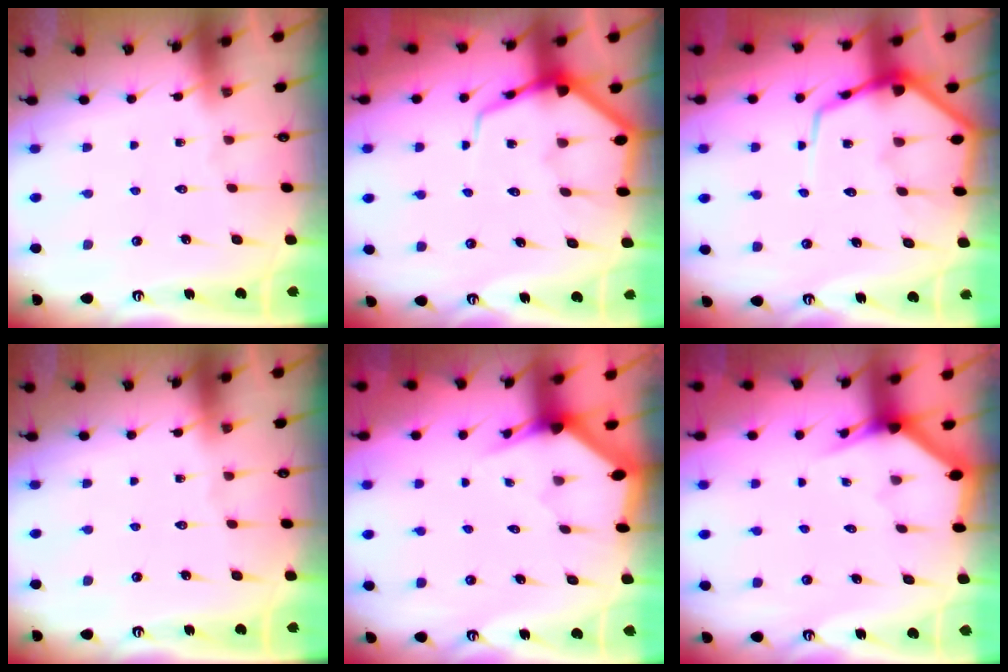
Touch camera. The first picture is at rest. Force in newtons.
{"total": 8.1, "press": 8.1, "slide": 0.8}
{"total": 10.9, "press": 10.9, "slide": 1.1}
{"total": 0.0}
{"total": 2.9, "press": 2.9, "slide": 0.1}
{"total": 2.9, "press": 2.9, "slide": 0.1}